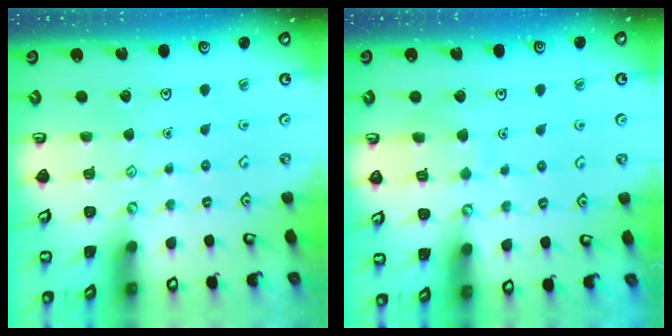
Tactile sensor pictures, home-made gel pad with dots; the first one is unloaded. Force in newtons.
{"total": 6.0, "press": 6.0, "slide": 0.6}